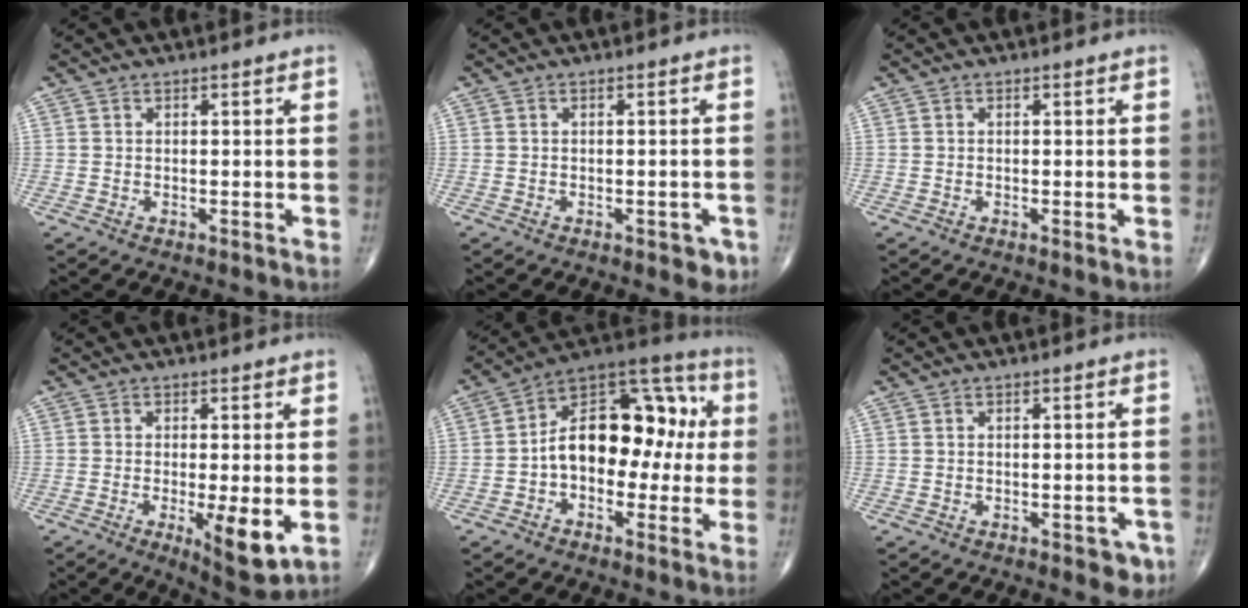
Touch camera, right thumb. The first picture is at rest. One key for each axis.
{"total": 2.8, "fx": -1.4, "fy": 1.4, "fz": 2.1, "tx": -0.012, "ty": 0.004, "tz": -0.013}
{"total": 0.6, "fx": -0.1, "fy": 0.1, "fz": 0.6, "tx": -0.014, "ty": -0.003, "tz": -0.003}
{"total": 8.2, "fx": -1.9, "fy": 2.1, "fz": 7.7, "tx": -0.115, "ty": -0.022, "tz": -0.025}
{"total": 17.6, "fx": -0.2, "fy": 11.0, "fz": 13.7, "tx": -0.169, "ty": 0.056, "tz": -0.016}
{"total": 3.6, "fx": -1.7, "fy": 1.8, "fz": 2.6, "tx": -0.014, "ty": 0.005, "tz": -0.017}